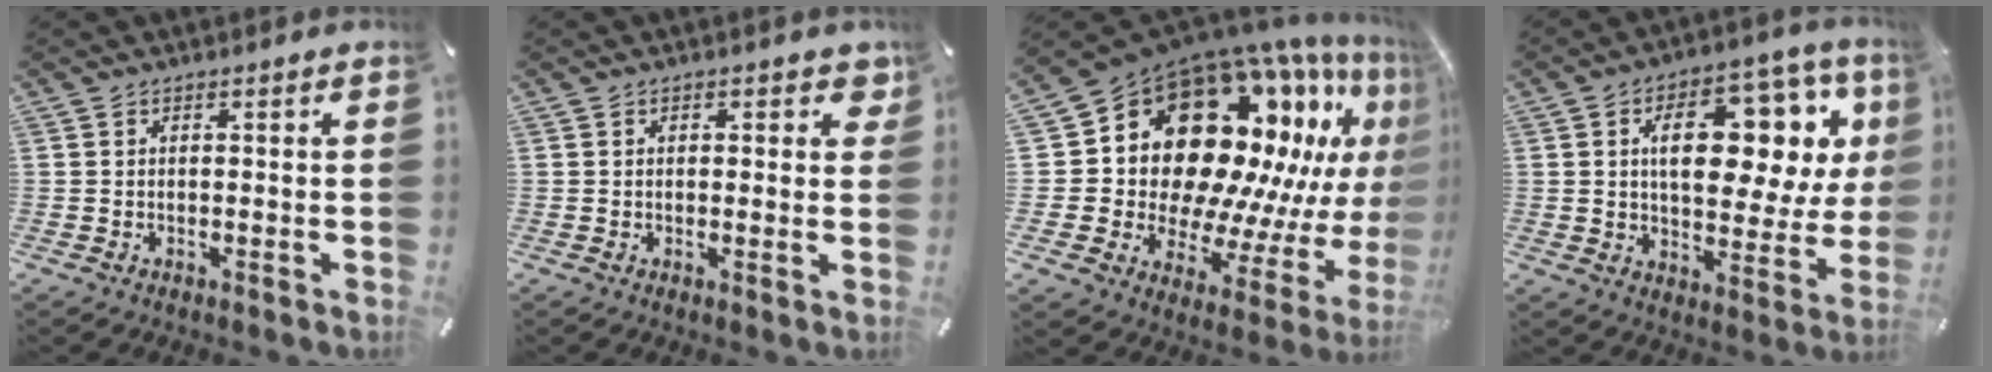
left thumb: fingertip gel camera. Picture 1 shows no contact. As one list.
[{"total": 2.6, "force": [1.1, 1.5, 1.8], "torque": [-0.006, -0.006, 0.010]}, {"total": 24.9, "force": [11.3, 16.4, 14.9], "torque": [-0.226, -0.146, 0.229]}, {"total": 18.5, "force": [6.5, 10.5, 13.9], "torque": [-0.195, -0.030, 0.105]}]